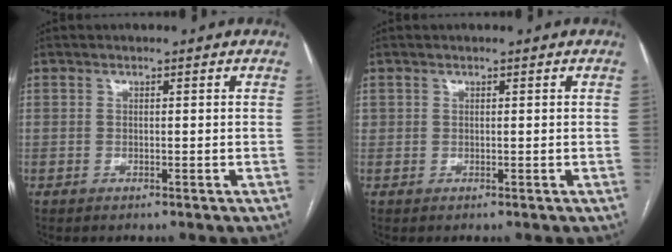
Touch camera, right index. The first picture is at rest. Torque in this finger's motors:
{"motor_torque": [1.92, -0.22, 1.00, 0.21]}